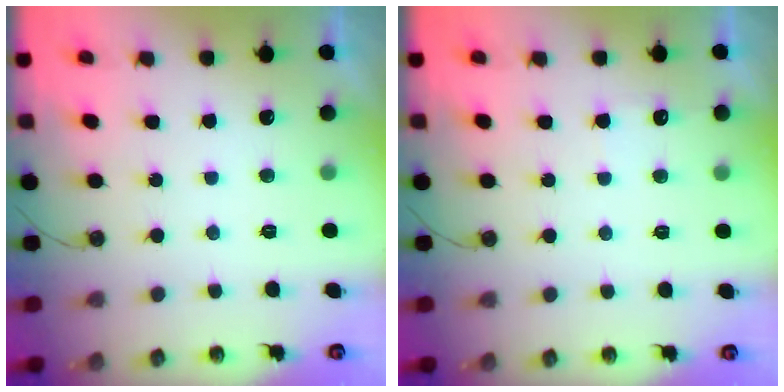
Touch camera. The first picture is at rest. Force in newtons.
{"total": 4.3, "press": 4.3, "slide": 0.4}